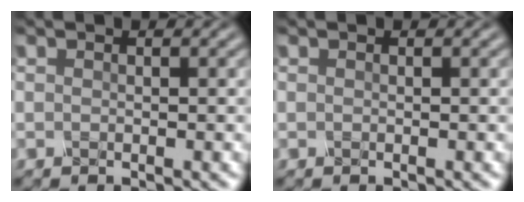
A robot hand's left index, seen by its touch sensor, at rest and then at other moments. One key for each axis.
{"total": 0.0}